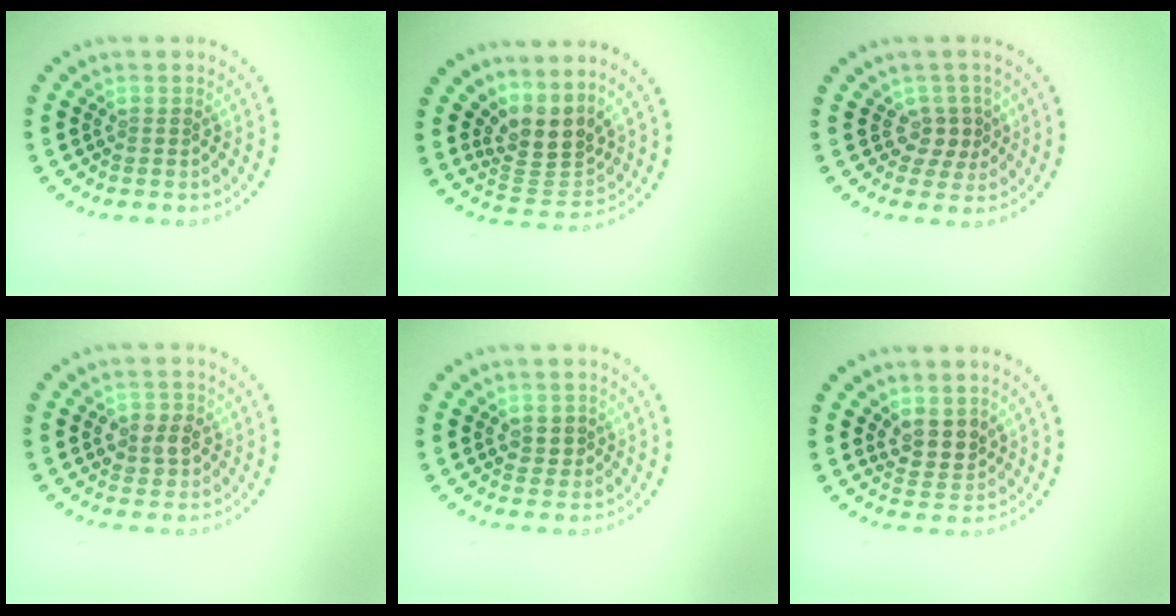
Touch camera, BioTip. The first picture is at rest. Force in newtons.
{"total": 3.5, "press": 2.5, "slide": 2.5}
{"total": 1.7, "press": 1.4, "slide": 1.1}
{"total": 2.3, "press": 2.3, "slide": 0.2}
{"total": 1.1, "press": 1.1, "slide": 0.3}
{"total": 2.5, "press": 2.2, "slide": 1.1}